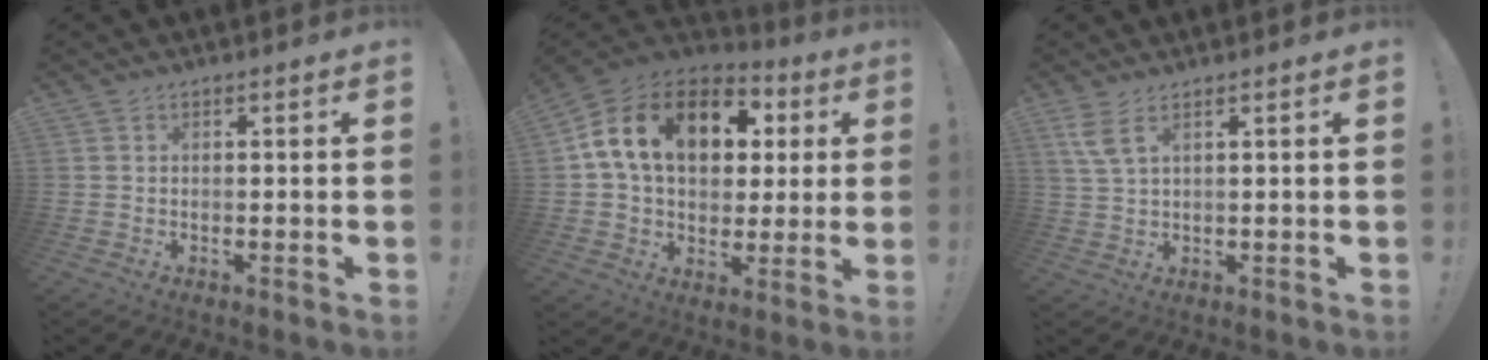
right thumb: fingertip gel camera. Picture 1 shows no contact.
{"total": 18.7, "force": [5.8, 12.6, 12.4], "torque": [-0.210, -0.002, 0.104]}
{"total": 4.6, "force": [2.5, 1.1, 3.7], "torque": [-0.076, -0.004, 0.045]}